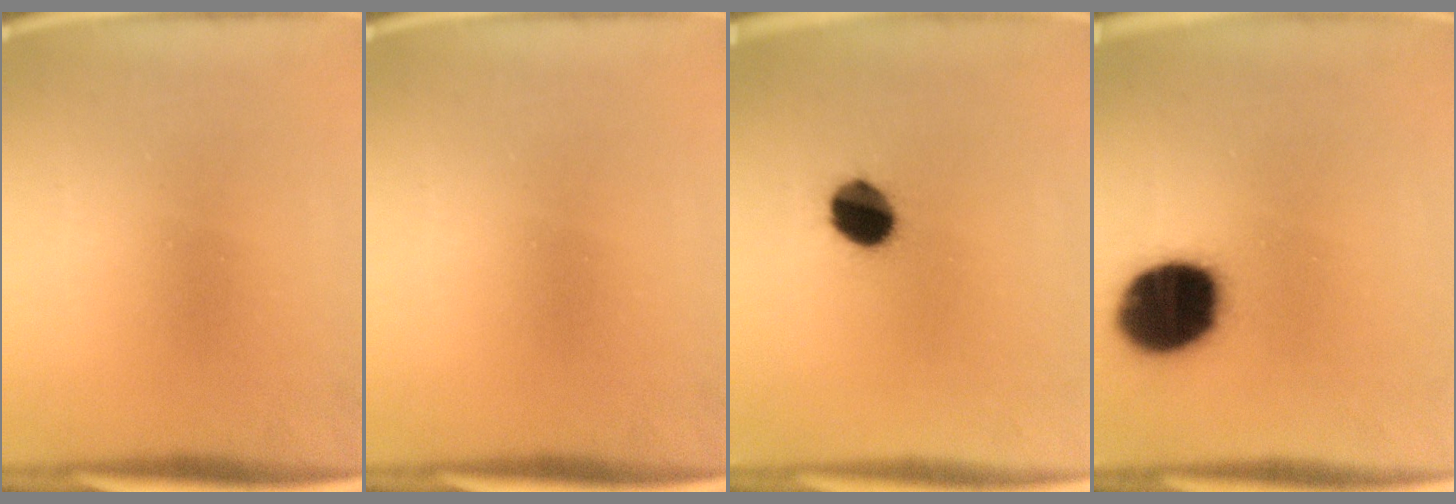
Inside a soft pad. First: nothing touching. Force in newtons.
{"total": 0.0}
{"total": 8.7}
{"total": 19.8}